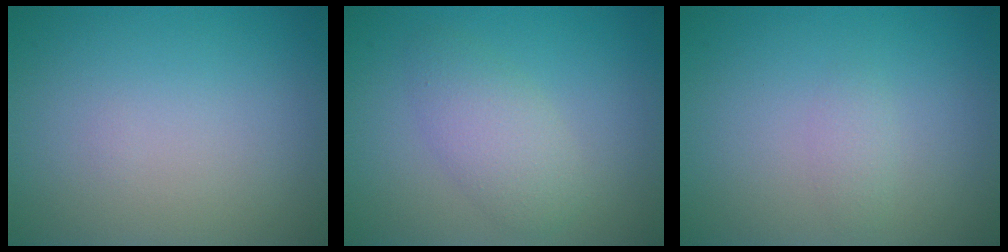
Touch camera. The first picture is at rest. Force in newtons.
{"total": 3.0, "press": 3.0, "slide": 0.1}
{"total": 0.8, "press": 0.8, "slide": 0.1}